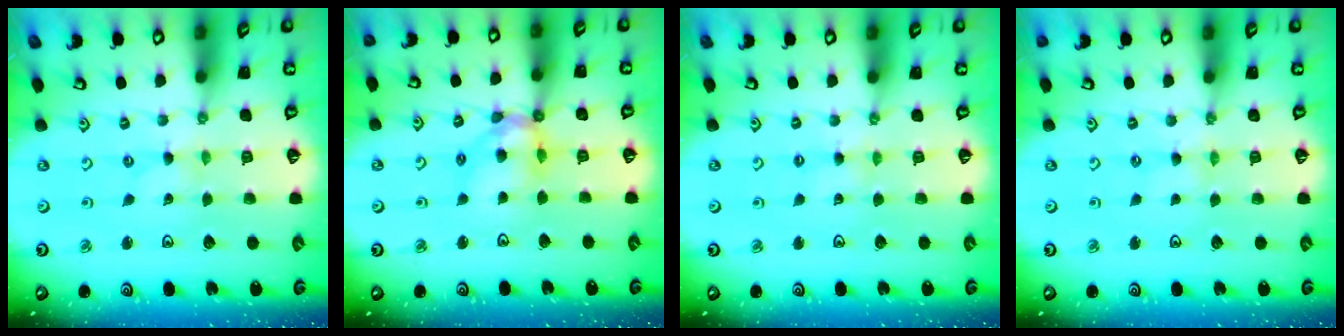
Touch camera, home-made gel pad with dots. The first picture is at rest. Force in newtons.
{"total": 12.1, "press": 12.0, "slide": 1.3}
{"total": 2.8, "press": 2.8, "slide": 0.3}
{"total": 1.2, "press": 1.2, "slide": 0.3}